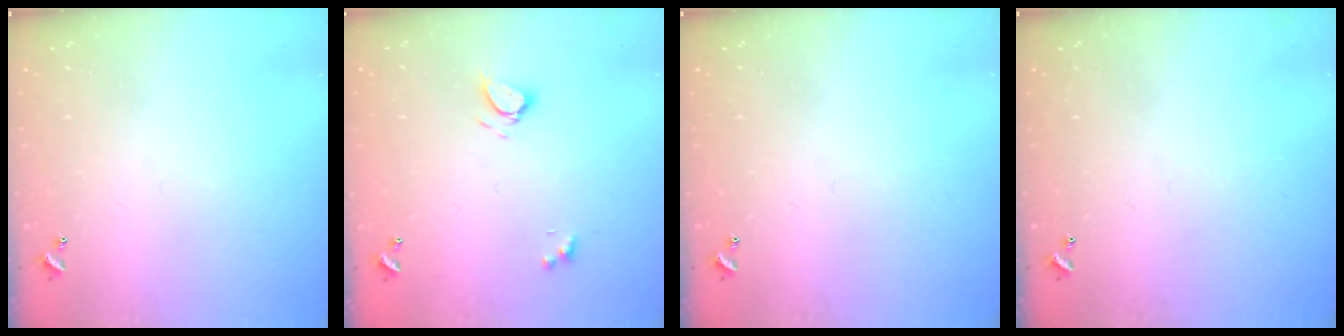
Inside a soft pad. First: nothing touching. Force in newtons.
{"total": 3.6, "press": 3.5, "slide": 0.5}
{"total": 0.0}
{"total": 0.0}